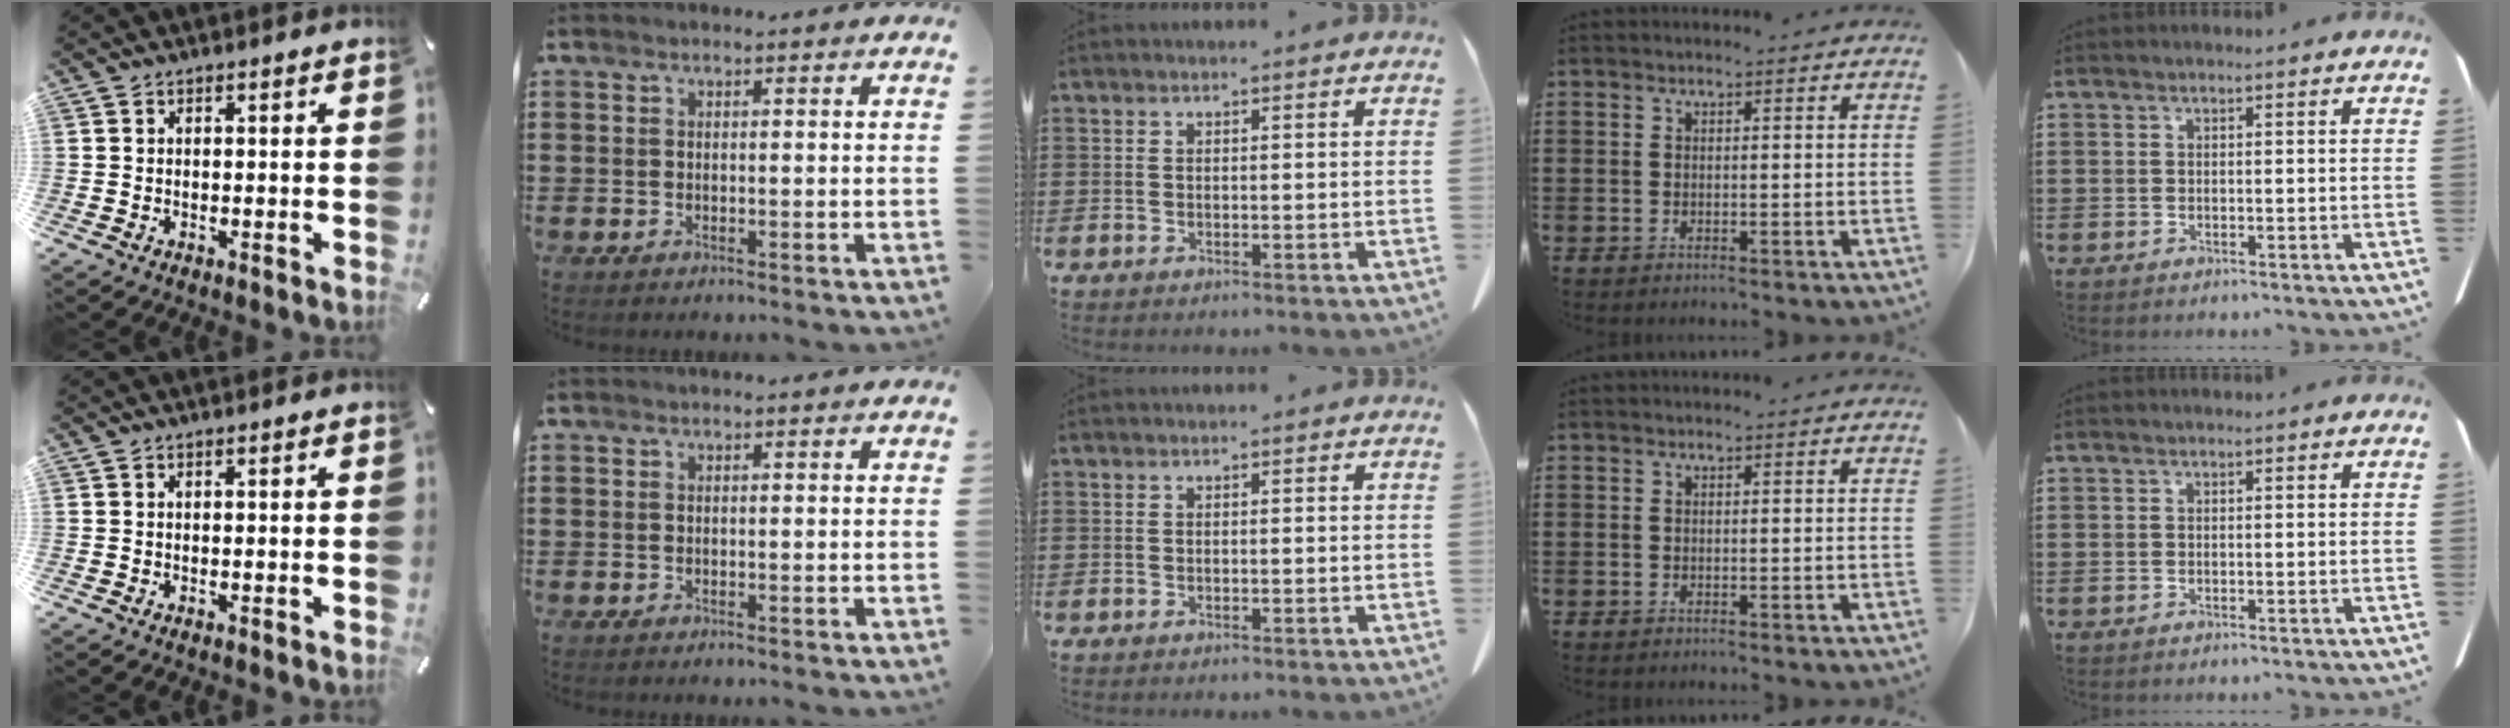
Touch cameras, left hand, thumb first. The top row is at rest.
{}